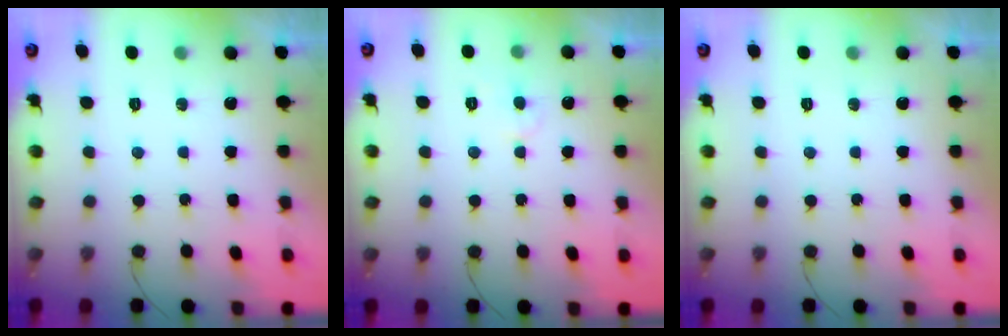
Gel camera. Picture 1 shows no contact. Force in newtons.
{"total": 4.2, "press": 4.2, "slide": 0.4}
{"total": 0.0}